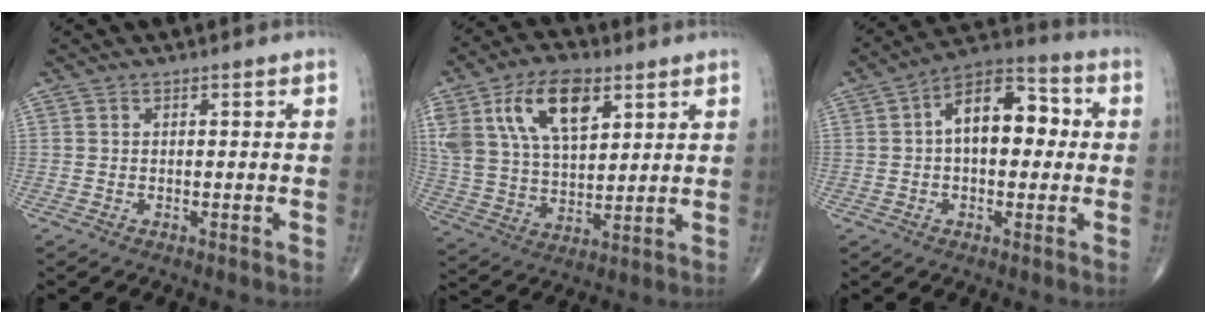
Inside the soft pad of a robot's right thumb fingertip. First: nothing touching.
{"total": 17.6, "force": [7.8, 9.5, 12.5], "torque": [-0.220, -0.018, 0.149]}
{"total": 12.8, "force": [1.3, 7.4, 10.4], "torque": [-0.135, 0.034, 0.007]}